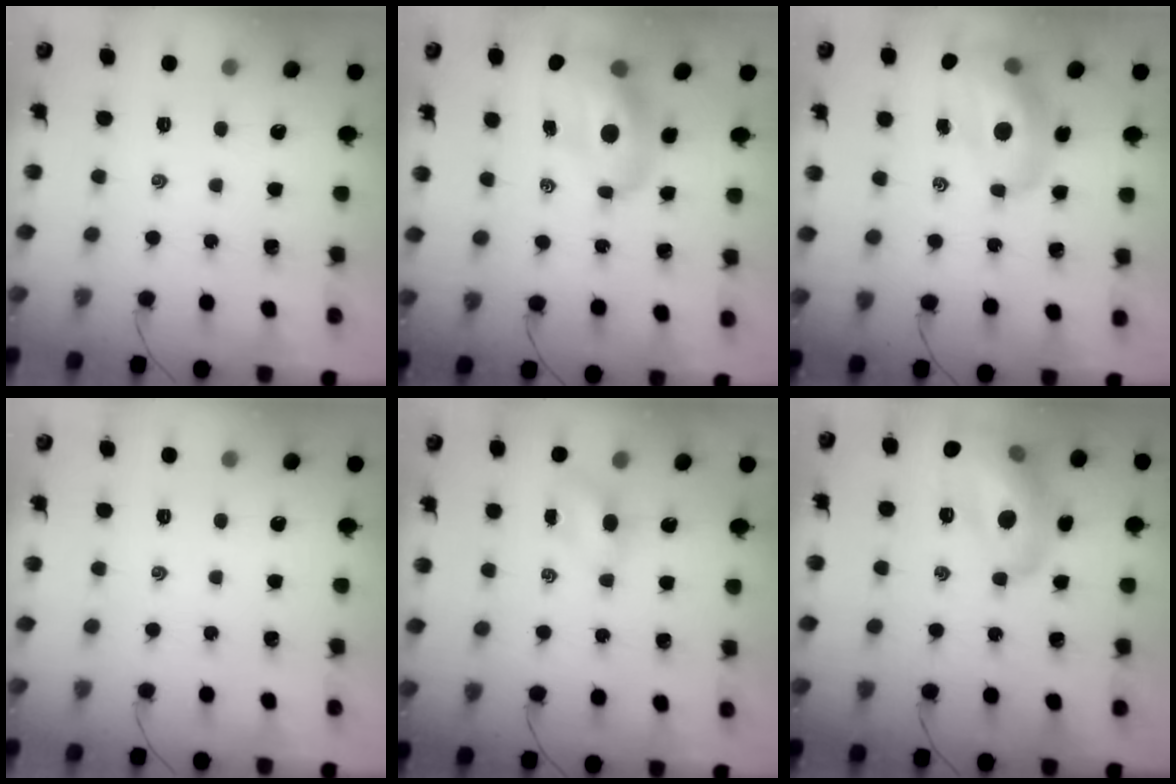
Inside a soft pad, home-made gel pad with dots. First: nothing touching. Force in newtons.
{"total": 12.1, "press": 11.6, "slide": 3.5}
{"total": 13.8, "press": 13.2, "slide": 3.9}
{"total": 0.0}
{"total": 4.1, "press": 3.9, "slide": 1.1}
{"total": 17.3, "press": 17.2, "slide": 2.1}